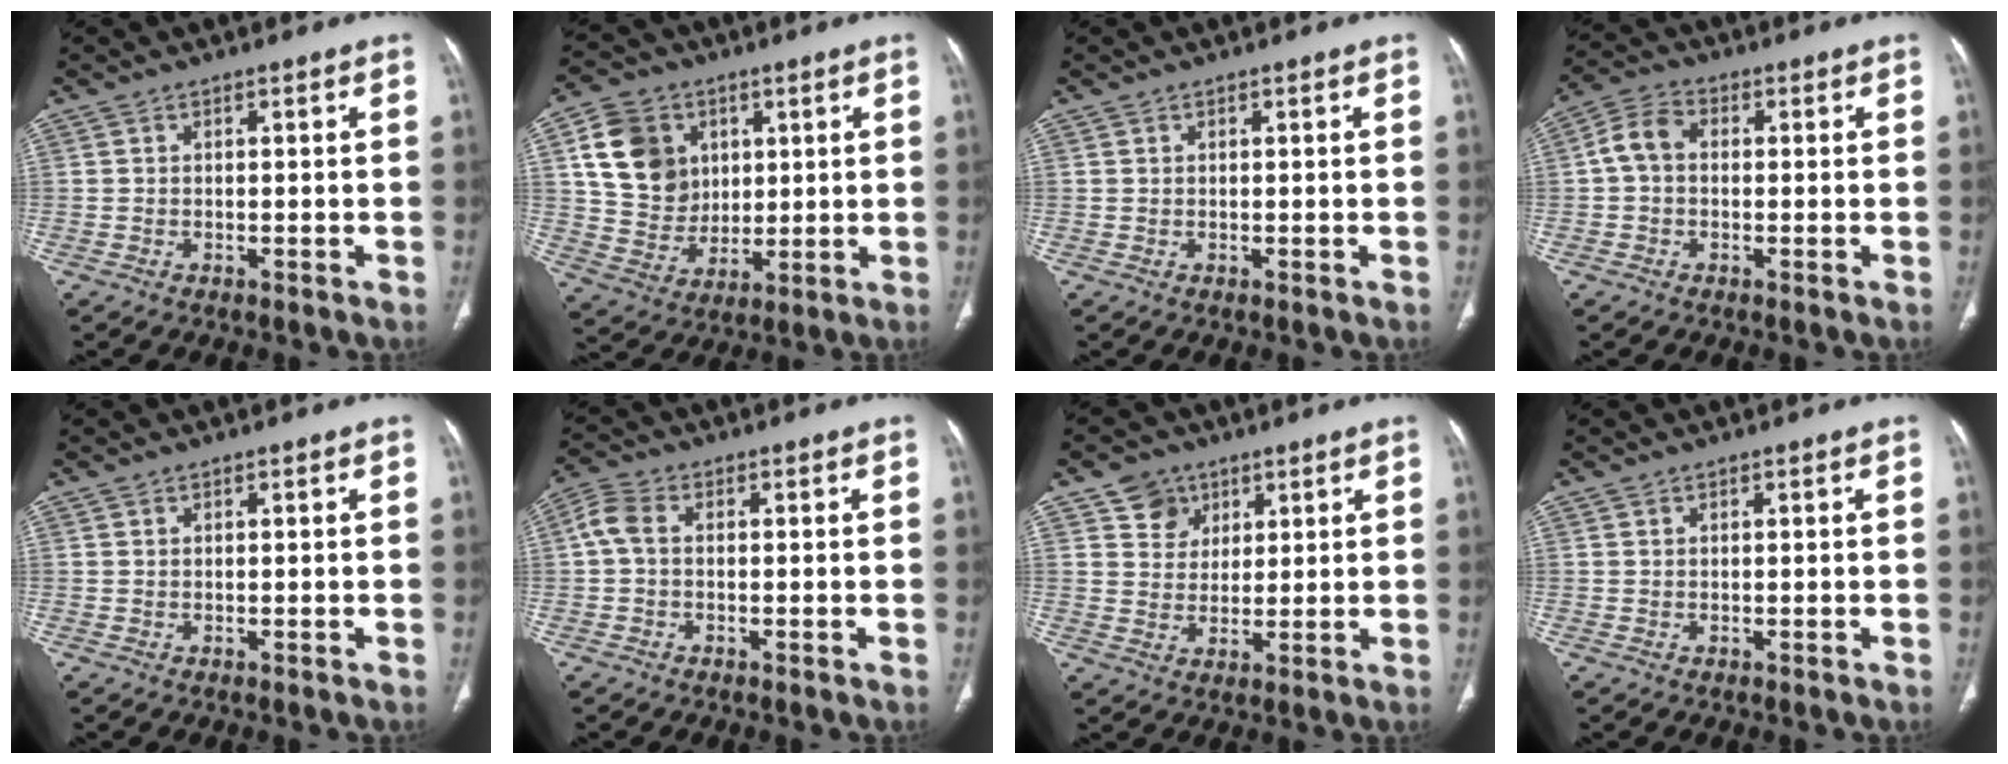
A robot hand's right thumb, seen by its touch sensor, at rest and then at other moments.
{"total": 13.7, "force": [4.2, 11.3, 6.4], "torque": [-0.086, -0.010, 0.086]}
{"total": 0.0}
{"total": 5.5, "force": [0.0, 4.0, 3.8], "torque": [-0.069, 0.018, -0.011]}
{"total": 0.0}
{"total": 4.0, "force": [0.2, 2.5, 3.1], "torque": [-0.074, 0.011, -0.004]}
{"total": 5.9, "force": [3.2, 4.8, 1.1], "torque": [0.006, -0.016, 0.057]}
{"total": 0.0}